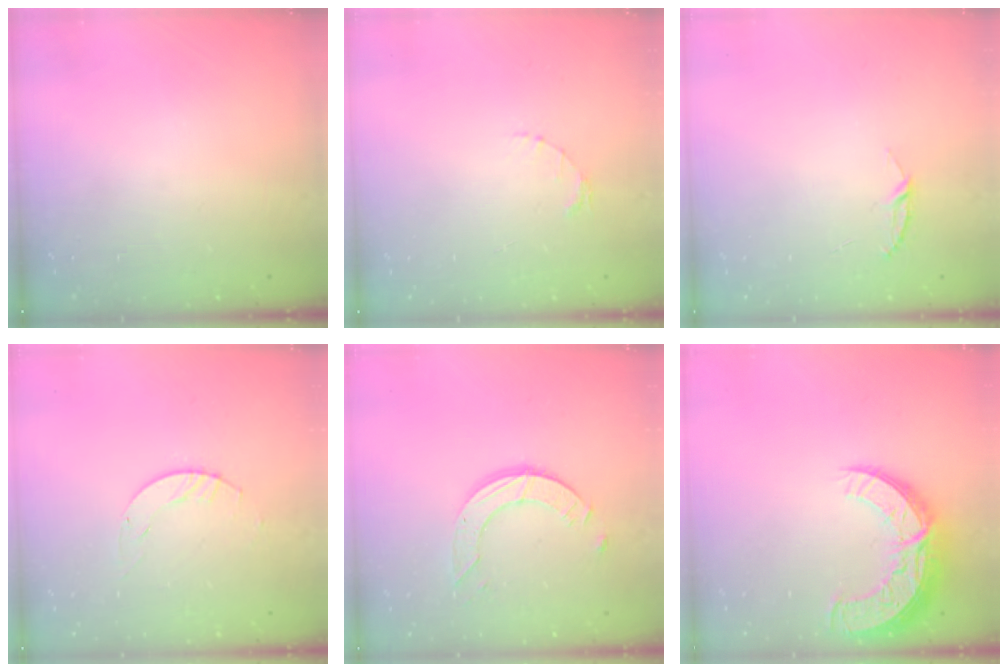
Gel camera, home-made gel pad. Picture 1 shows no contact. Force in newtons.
{"total": 1.6, "press": 1.5, "slide": 0.3}
{"total": 3.9, "press": 3.8, "slide": 0.4}
{"total": 2.9, "press": 2.9, "slide": 0.4}
{"total": 6.9, "press": 6.9, "slide": 0.6}
{"total": 13.9, "press": 13.9, "slide": 1.3}